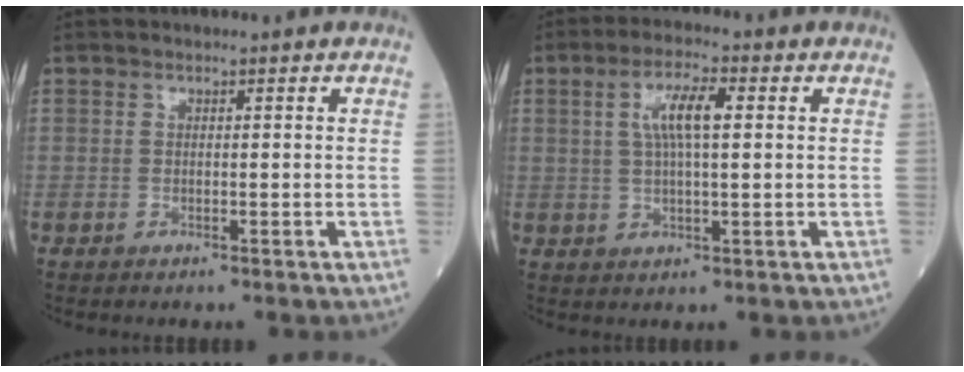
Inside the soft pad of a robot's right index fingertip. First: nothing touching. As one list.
[{"total": 6.4, "force": [1.5, 1.2, 6.1], "torque": [-0.119, 0.011, 0.030]}]